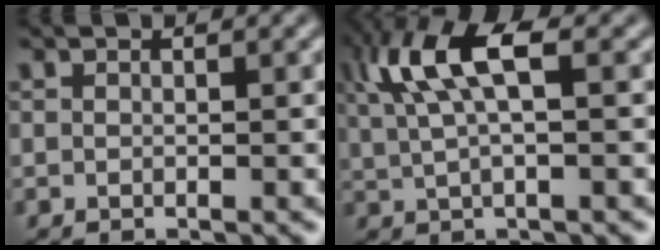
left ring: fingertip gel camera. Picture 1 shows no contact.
{"total": 6.5, "force": [2.2, 2.3, 5.6], "torque": [-0.121, 0.009, 0.043]}